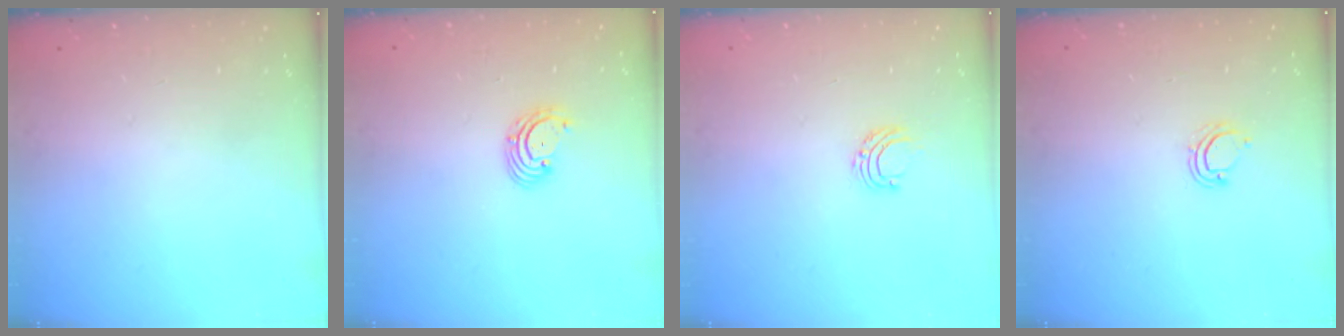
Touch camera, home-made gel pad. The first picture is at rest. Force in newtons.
{"total": 2.9, "press": 2.9, "slide": 0.3}
{"total": 5.2, "press": 5.1, "slide": 0.5}
{"total": 4.8, "press": 4.8, "slide": 0.4}